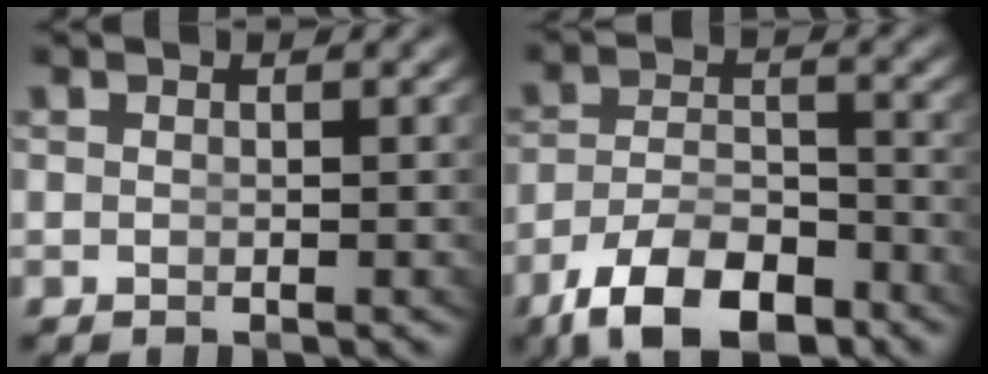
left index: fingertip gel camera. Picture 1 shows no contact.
{"total": 8.7, "force": [-5.9, 3.9, 5.0], "torque": [-0.077, -0.028, -0.083]}